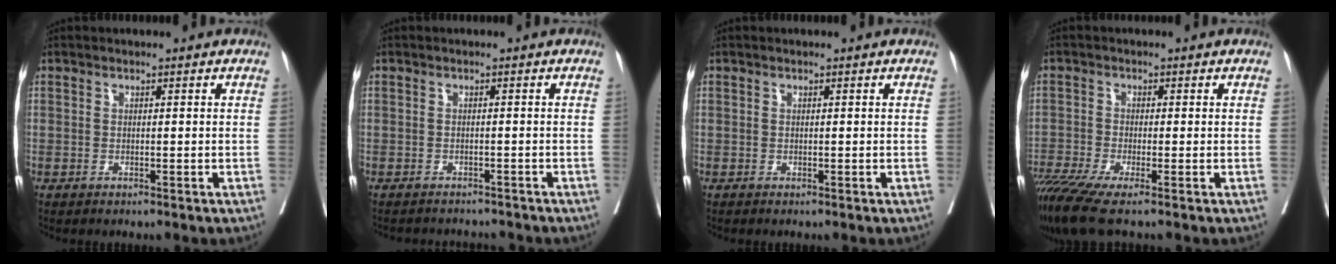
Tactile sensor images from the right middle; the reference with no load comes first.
{"total": 5.6, "force": [-5.4, 1.2, 0.6], "torque": [-0.002, -0.001, -0.067]}
{"total": 0.0}
{"total": 7.3, "force": [-5.3, 0.3, 5.0], "torque": [-0.091, -0.018, -0.099]}